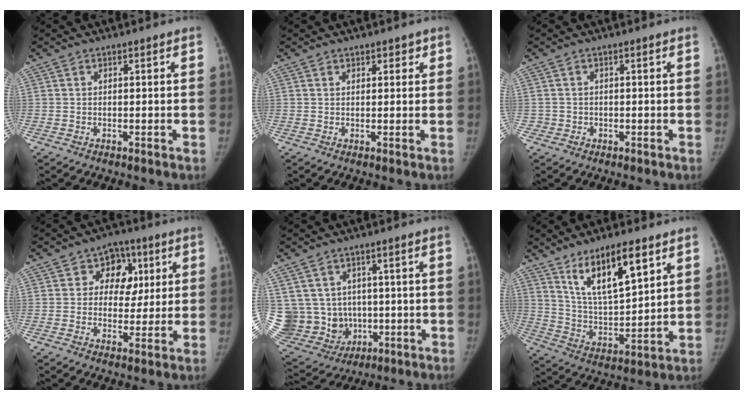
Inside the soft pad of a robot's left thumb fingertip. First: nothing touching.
{"total": 1.7, "force": [1.2, 1.0, 0.6], "torque": [0.010, -0.006, 0.012]}
{"total": 1.4, "force": [-0.2, 1.3, 0.0], "torque": [0.009, 0.005, -0.004]}
{"total": 8.8, "force": [2.6, 7.2, 4.3], "torque": [-0.008, -0.001, 0.033]}
{"total": 19.1, "force": [-0.2, 17.1, 8.6], "torque": [-0.193, 0.020, 0.034]}
{"total": 14.4, "force": [8.3, 4.8, 10.7], "torque": [-0.162, -0.047, 0.158]}